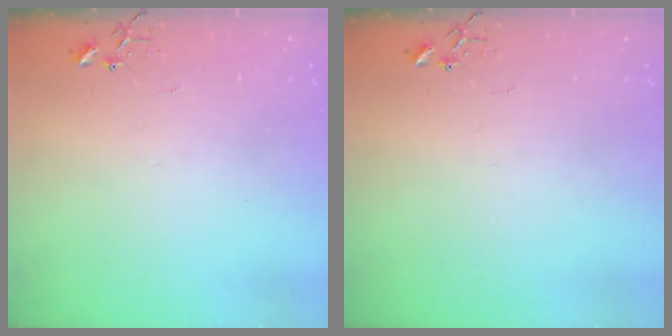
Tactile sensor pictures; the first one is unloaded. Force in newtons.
{"total": 0.0}